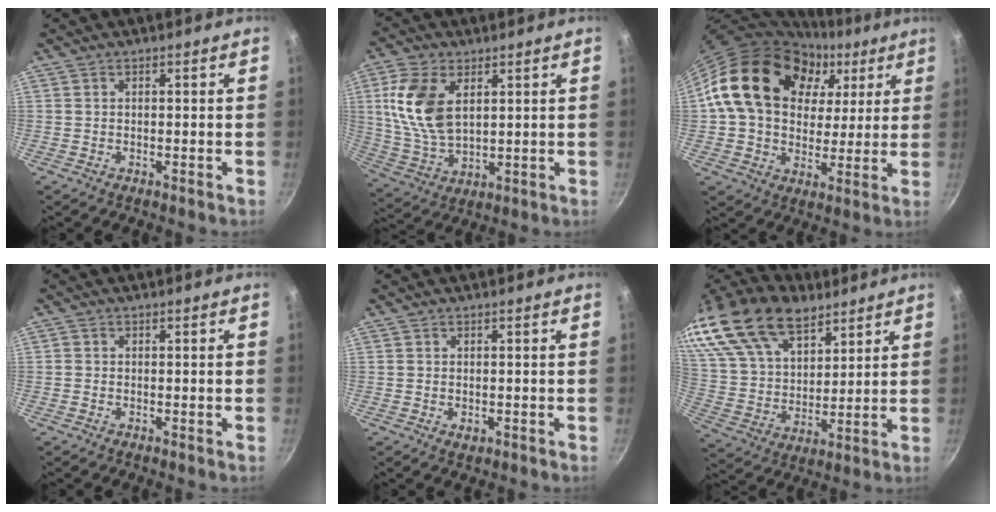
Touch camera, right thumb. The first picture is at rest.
{"total": 13.4, "force": [3.9, 7.9, 10.1], "torque": [-0.192, -0.014, 0.084]}
{"total": 22.4, "force": [7.8, 16.4, 13.1], "torque": [-0.200, 0.005, 0.131]}
{"total": 1.0, "force": [-0.2, 0.5, 0.8], "torque": [-0.012, 0.003, -0.006]}
{"total": 1.1, "force": [-0.2, 0.8, 0.7], "torque": [-0.010, -0.002, -0.002]}
{"total": 29.3, "force": [19.1, 16.2, 15.2], "torque": [-0.321, -0.014, 0.351]}